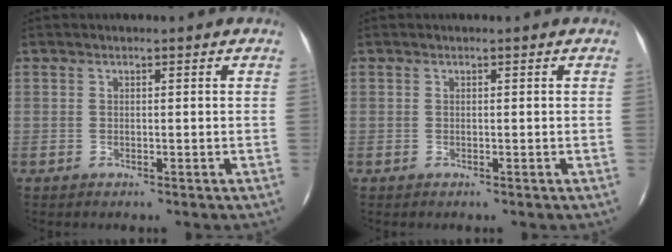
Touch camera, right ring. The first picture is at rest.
{"total": 0.0}